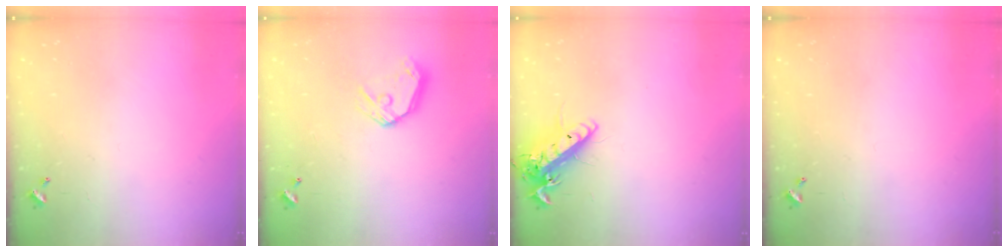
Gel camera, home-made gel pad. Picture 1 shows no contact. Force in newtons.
{"total": 11.2, "press": 11.0, "slide": 1.8}
{"total": 14.8, "press": 14.5, "slide": 2.8}
{"total": 0.0}